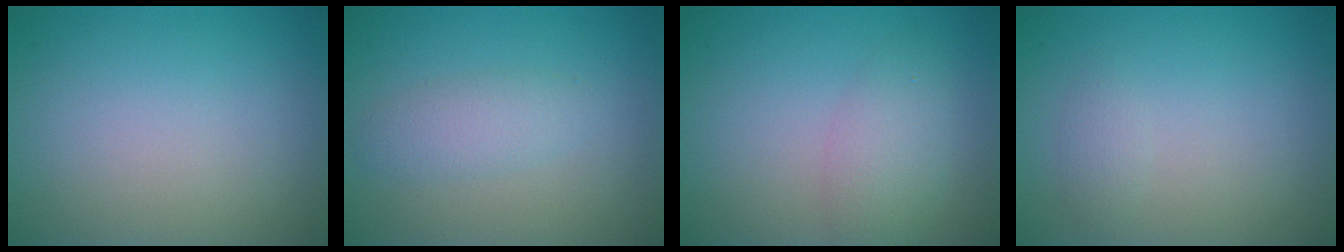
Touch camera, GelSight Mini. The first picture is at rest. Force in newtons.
{"total": 2.1, "press": 2.1, "slide": 0.1}
{"total": 3.0, "press": 3.0, "slide": 0.0}
{"total": 0.9, "press": 0.9, "slide": 0.0}